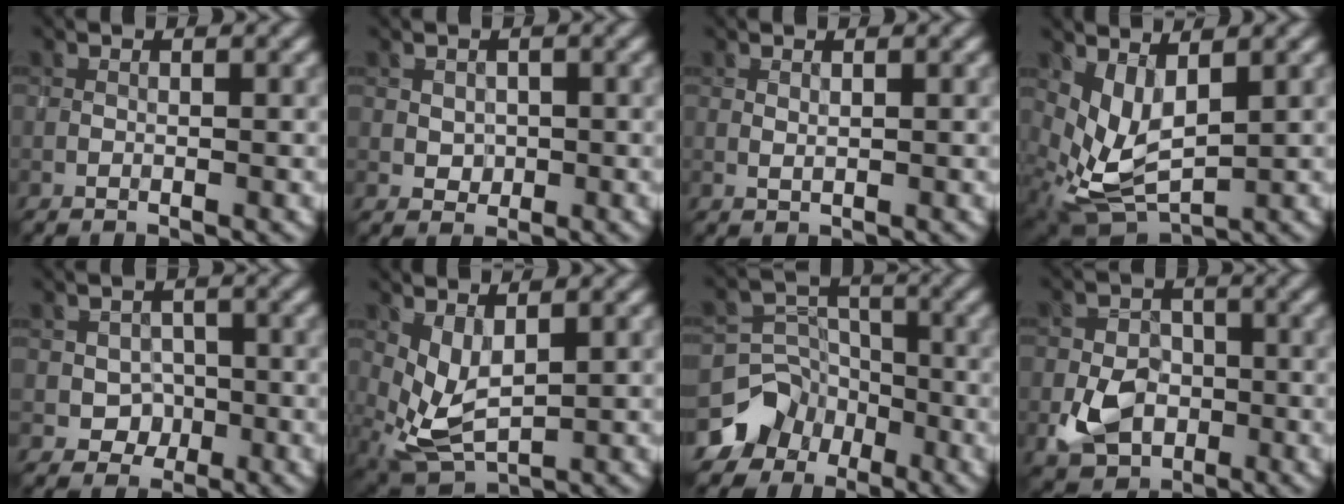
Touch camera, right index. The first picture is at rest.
{"total": 1.1, "force": [0.3, 1.0, 0.2], "torque": [-0.002, -0.002, 0.007]}
{"total": 0.6, "force": [0.6, 0.0, 0.0], "torque": [-0.001, 0.000, 0.013]}
{"total": 4.6, "force": [1.3, 2.5, 3.7], "torque": [-0.088, -0.013, 0.033]}
{"total": 2.3, "force": [-0.4, 2.1, 0.7], "torque": [-0.002, 0.000, -0.006]}
{"total": 3.5, "force": [1.3, 1.7, 2.8], "torque": [-0.070, -0.009, 0.029]}
{"total": 6.9, "force": [-4.4, 5.3, 0.5], "torque": [0.011, 0.003, -0.085]}
{"total": 4.6, "force": [-1.2, 3.7, 2.4], "torque": [-0.043, -0.005, -0.024]}